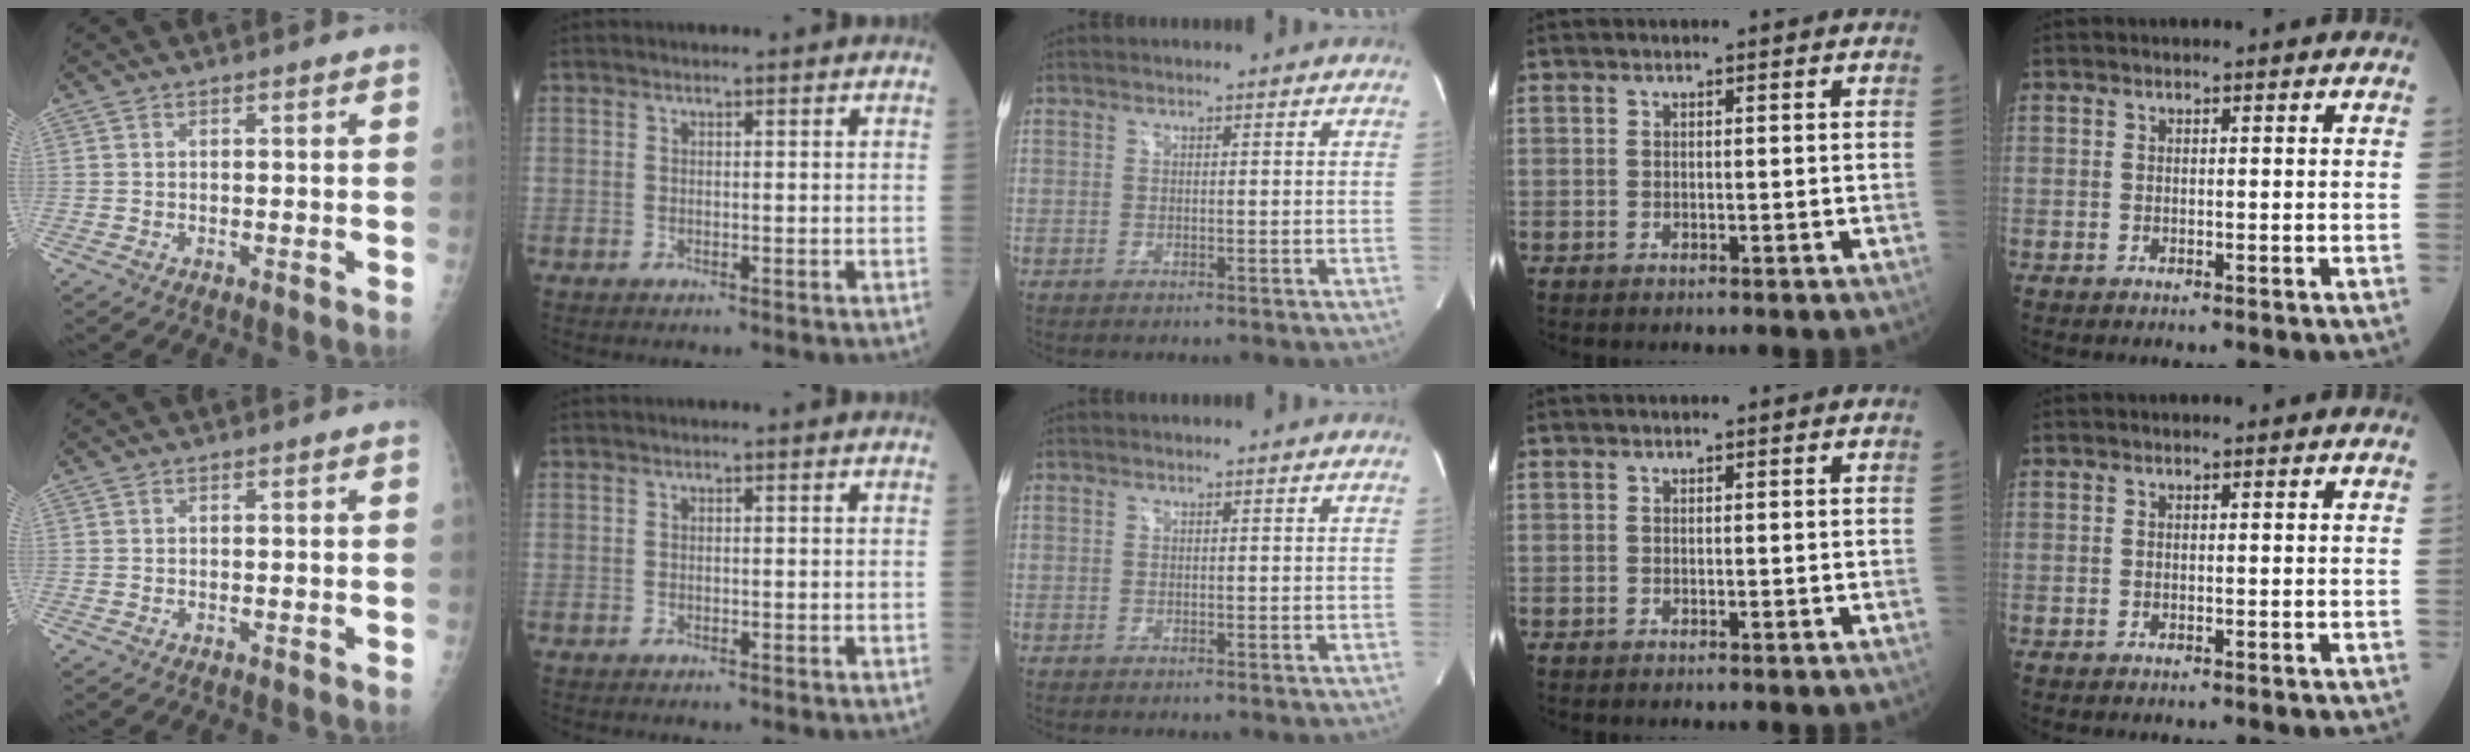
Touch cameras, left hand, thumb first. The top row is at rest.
{}